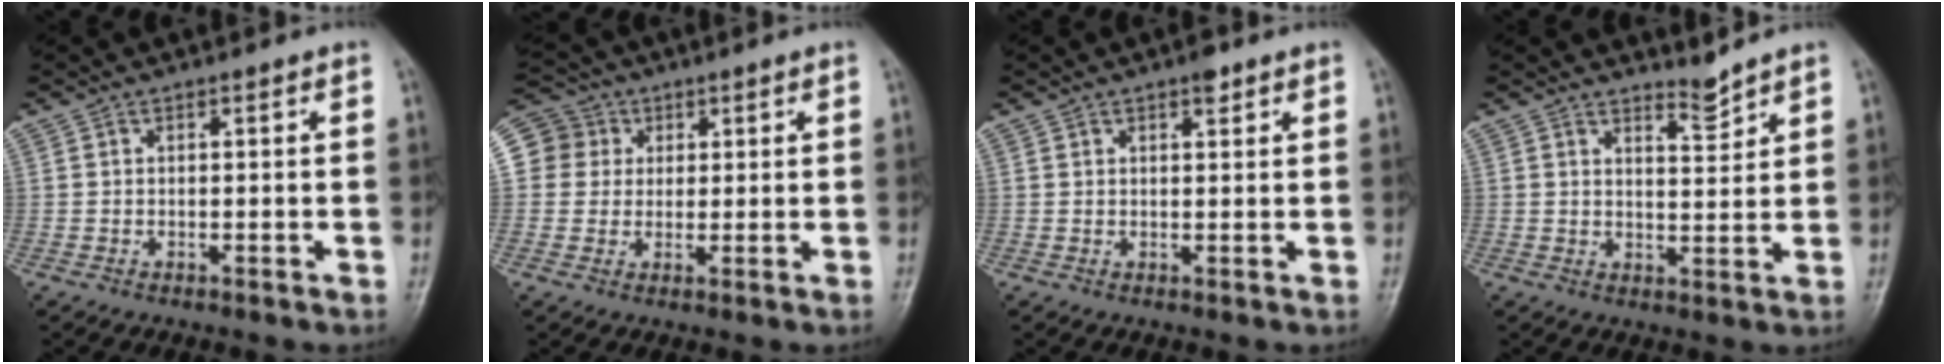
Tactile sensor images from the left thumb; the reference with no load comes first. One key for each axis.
{"total": 9.0, "fx": 2.3, "fy": 8.4, "fz": 2.2, "tx": -0.026, "ty": 0.014, "tz": 0.033}
{"total": 2.2, "fx": 1.5, "fy": 0.9, "fz": 1.3, "tx": -0.010, "ty": -0.007, "tz": 0.021}
{"total": 3.1, "fx": 3.0, "fy": 0.3, "fz": 0.5, "tx": 0.000, "ty": -0.036, "tz": 0.056}